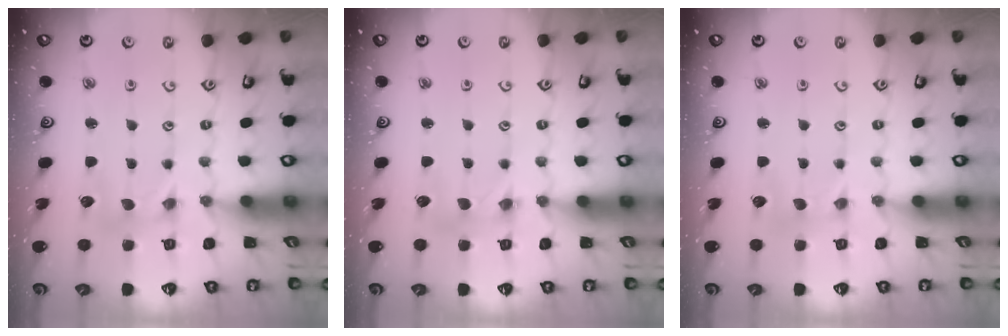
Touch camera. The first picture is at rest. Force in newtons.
{"total": 2.7, "press": 2.7, "slide": 0.3}
{"total": 0.8, "press": 0.8, "slide": 0.2}